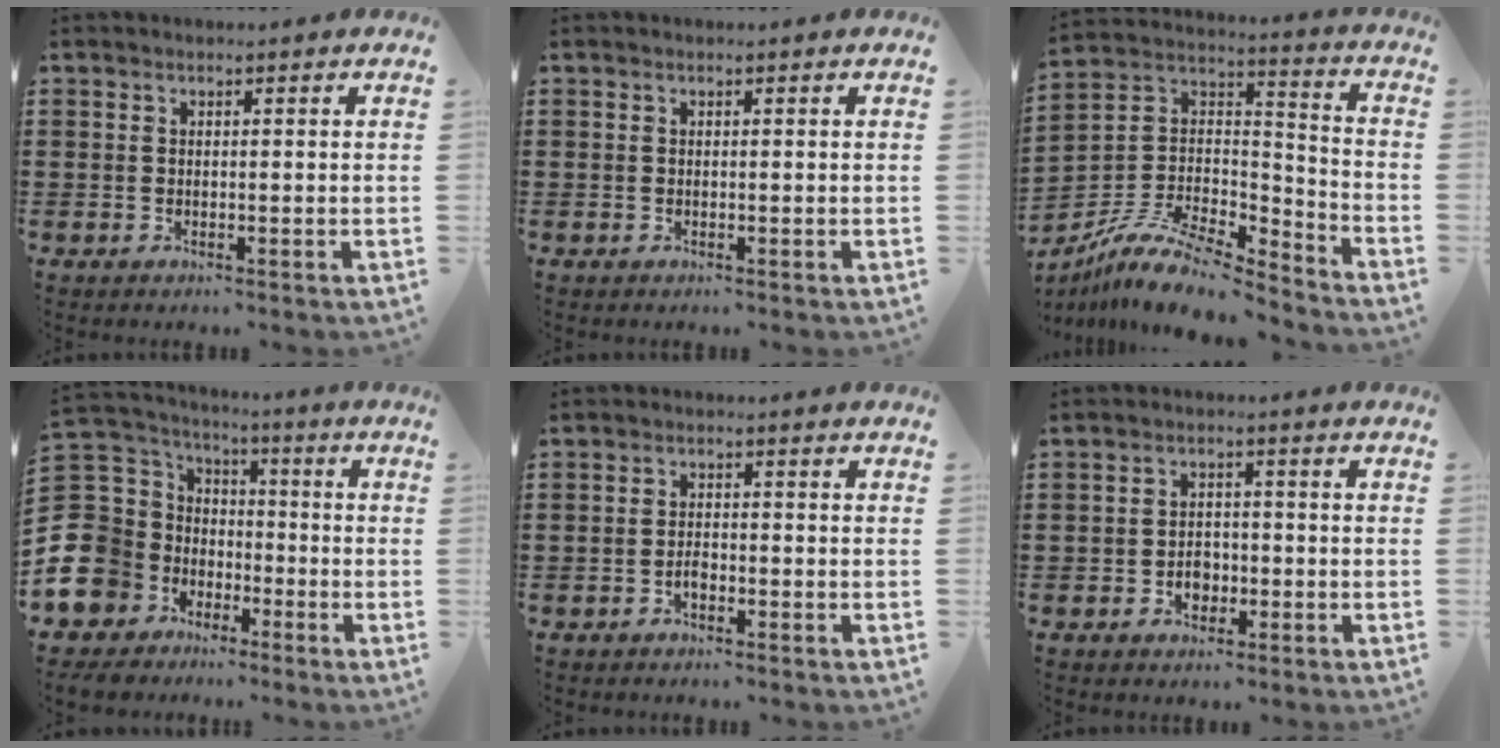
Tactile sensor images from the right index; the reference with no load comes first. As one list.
[{"total": 0.0}, {"total": 11.1, "force": [-9.1, 3.2, 5.6], "torque": [-0.112, 0.022, -0.178]}, {"total": 13.3, "force": [-5.6, 11.5, 3.7], "torque": [-0.152, -0.008, -0.098]}, {"total": 1.7, "force": [-1.0, 0.8, 1.0], "torque": [-0.021, 0.002, -0.020]}, {"total": 2.9, "force": [-1.1, 2.3, 1.5], "torque": [-0.024, 0.001, -0.024]}]